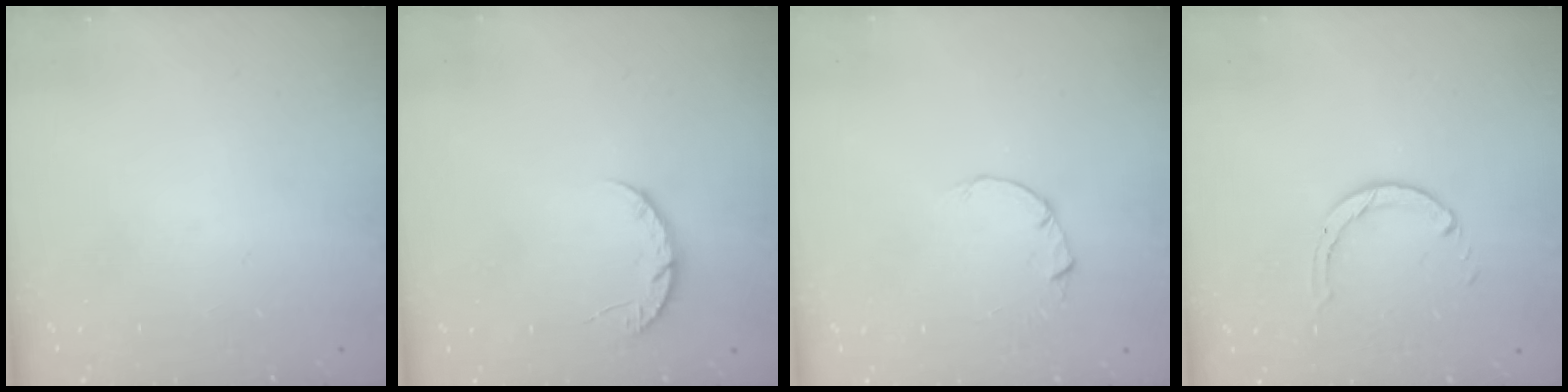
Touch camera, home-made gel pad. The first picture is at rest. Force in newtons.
{"total": 6.1, "press": 6.1, "slide": 0.7}
{"total": 2.0, "press": 2.0, "slide": 0.3}
{"total": 3.2, "press": 3.2, "slide": 0.5}